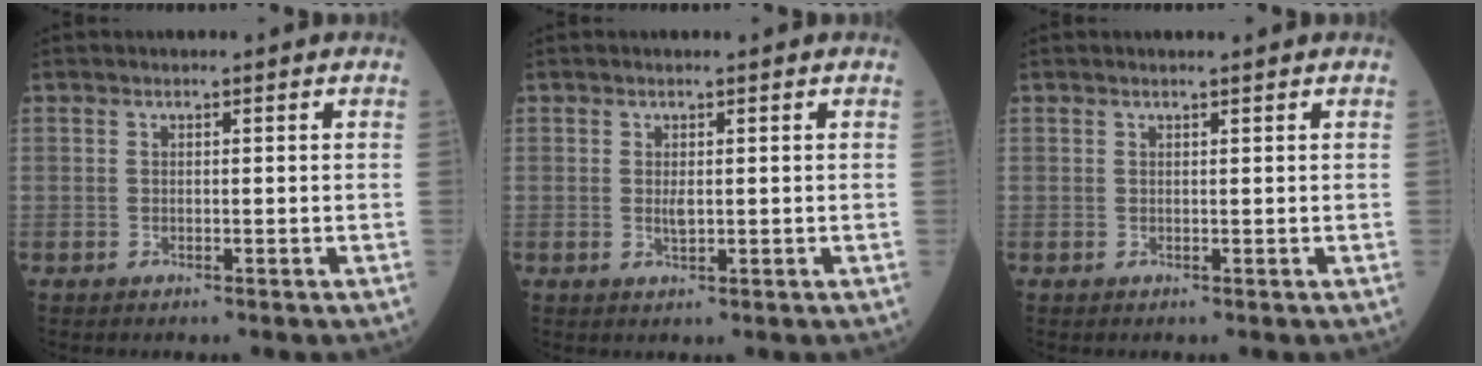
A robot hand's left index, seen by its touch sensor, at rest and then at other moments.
{"total": 1.3, "force": [0.2, 0.3, 1.3], "torque": [-0.026, -0.002, 0.006]}
{"total": 0.8, "force": [0.7, -0.1, 0.3], "torque": [-0.010, 0.000, 0.014]}